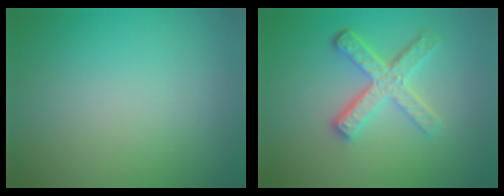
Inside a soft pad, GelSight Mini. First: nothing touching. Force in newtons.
{"total": 4.8, "press": 3.6, "slide": 3.3}